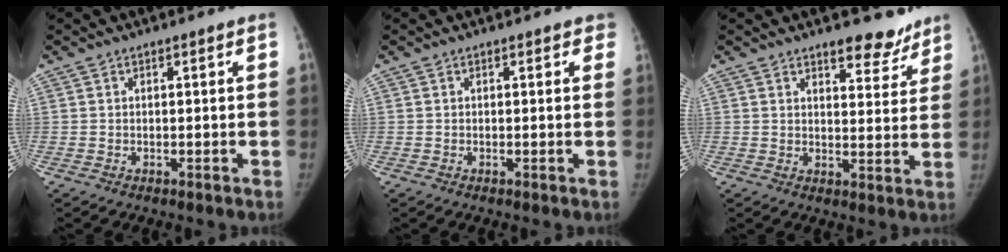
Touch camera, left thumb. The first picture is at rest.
{"total": 1.4, "force": [1.0, 0.8, 0.6], "torque": [0.013, 0.000, 0.002]}
{"total": 6.4, "force": [4.6, 3.0, 3.2], "torque": [-0.006, -0.024, 0.060]}